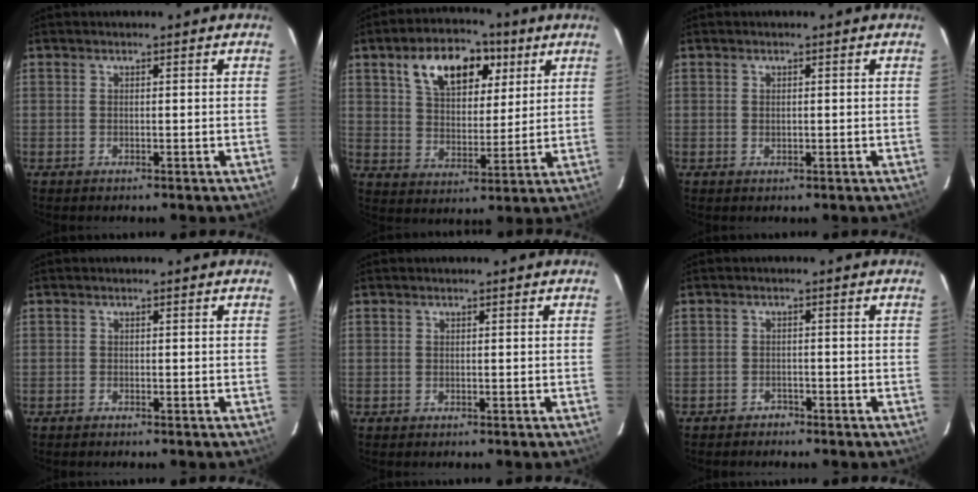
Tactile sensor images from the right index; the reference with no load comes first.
{"total": 14.3, "force": [7.2, 8.1, 9.4], "torque": [-0.162, 0.030, 0.122]}
{"total": 0.8, "force": [0.1, 0.6, 0.5], "torque": [-0.008, -0.001, 0.004]}
{"total": 0.8, "force": [-0.5, -0.2, -0.5], "torque": [0.008, -0.001, -0.013]}
{"total": 0.0}
{"total": 2.4, "force": [-2.1, 0.9, -0.5], "torque": [0.000, 0.005, -0.037]}